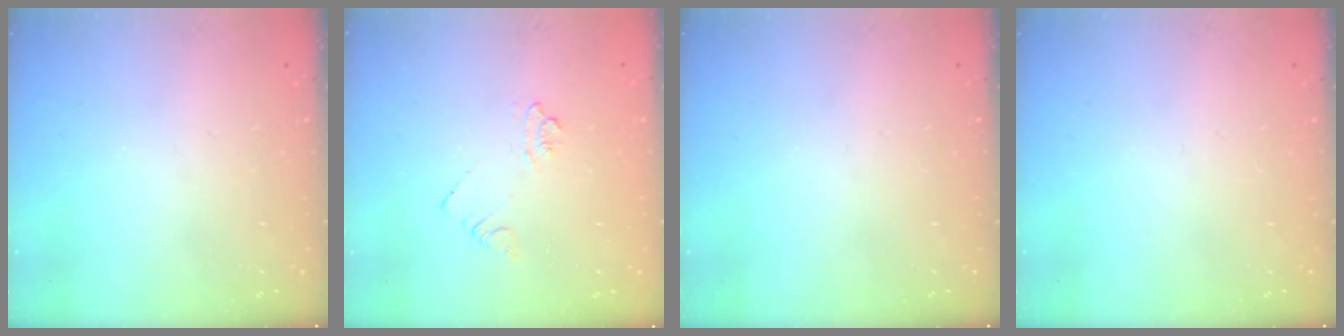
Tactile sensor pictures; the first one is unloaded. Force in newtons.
{"total": 4.4, "press": 4.3, "slide": 0.7}
{"total": 0.0}
{"total": 0.0}